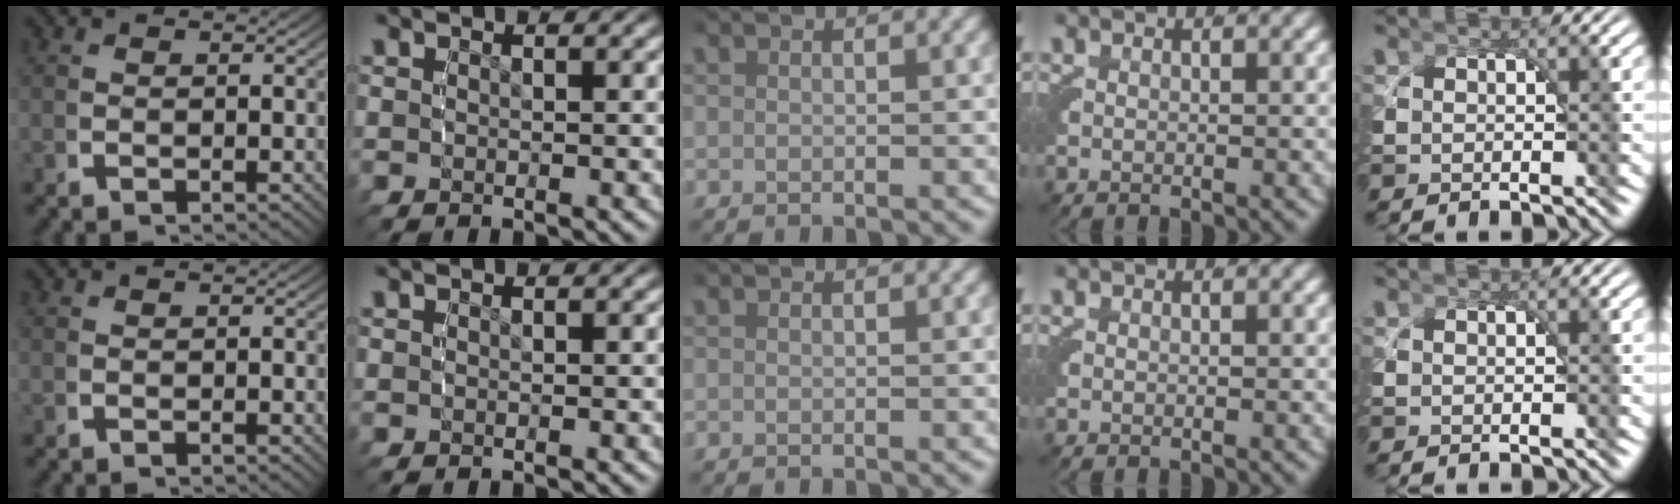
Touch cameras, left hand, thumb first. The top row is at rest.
{}